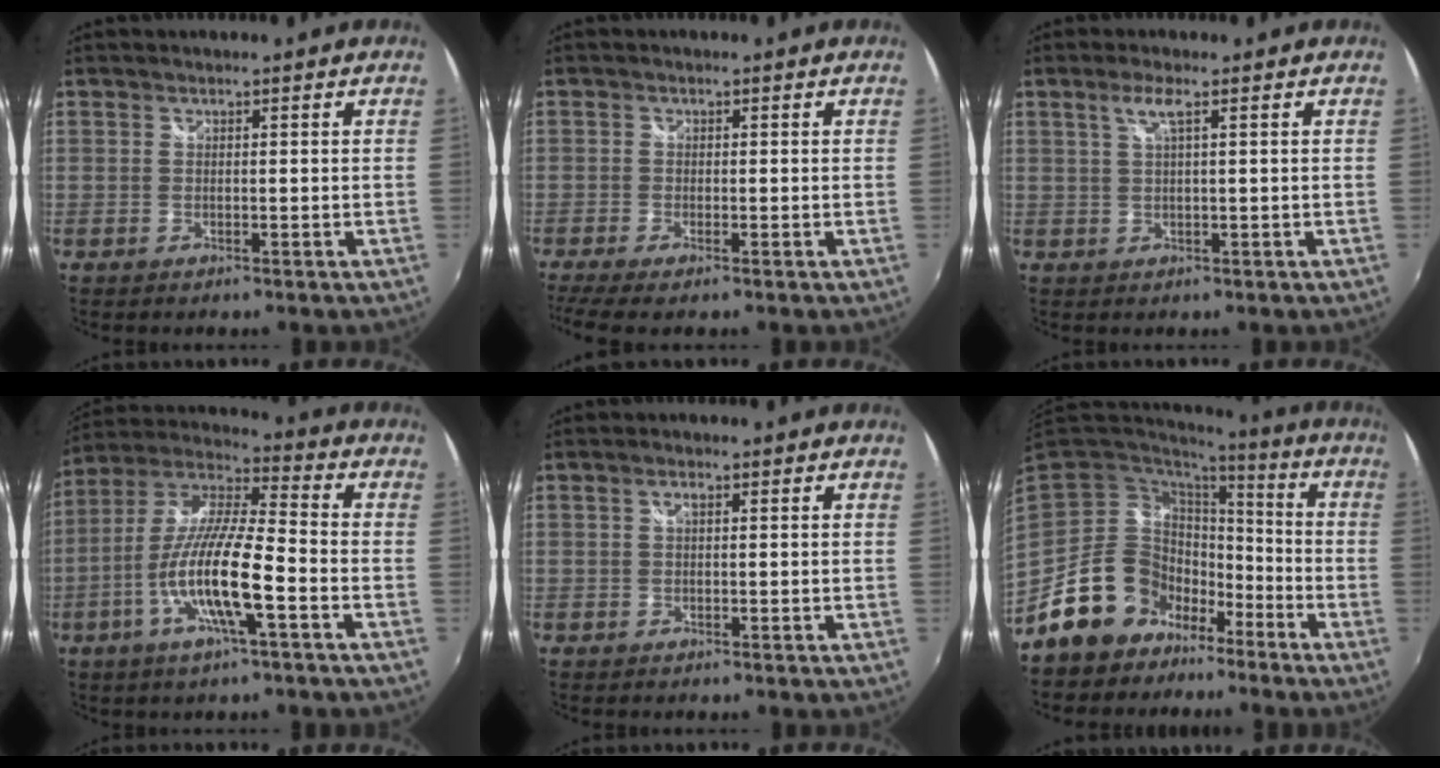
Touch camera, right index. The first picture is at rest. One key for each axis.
{"total": 5.0, "fx": -3.5, "fy": 0.8, "fz": 3.4, "tx": -0.079, "ty": -0.024, "tz": -0.065}
{"total": 2.7, "fx": 1.2, "fy": 0.0, "fz": 2.4, "tx": -0.047, "ty": 0.002, "tz": 0.024}
{"total": 15.2, "fx": -5.6, "fy": 2.2, "fz": 13.9, "tx": -0.274, "ty": -0.010, "tz": -0.110}
{"total": 0.8, "fx": 0.2, "fy": 0.3, "fz": 0.7, "tx": -0.013, "ty": 0.004, "tz": 0.000}
{"total": 15.4, "fx": -9.5, "fy": 11.3, "fz": 4.3, "tx": -0.106, "ty": 0.028, "tz": -0.151}